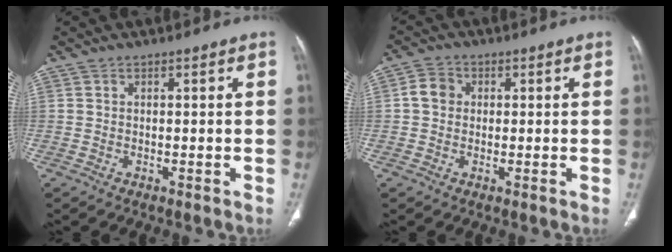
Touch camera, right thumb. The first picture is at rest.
{"total": 3.6, "force": [0.3, 3.2, 1.8], "torque": [-0.025, 0.010, -0.001]}